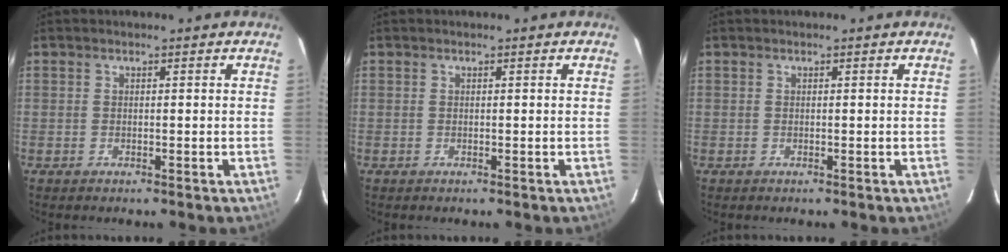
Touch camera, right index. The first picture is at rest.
{"total": 0.0}
{"total": 0.0}